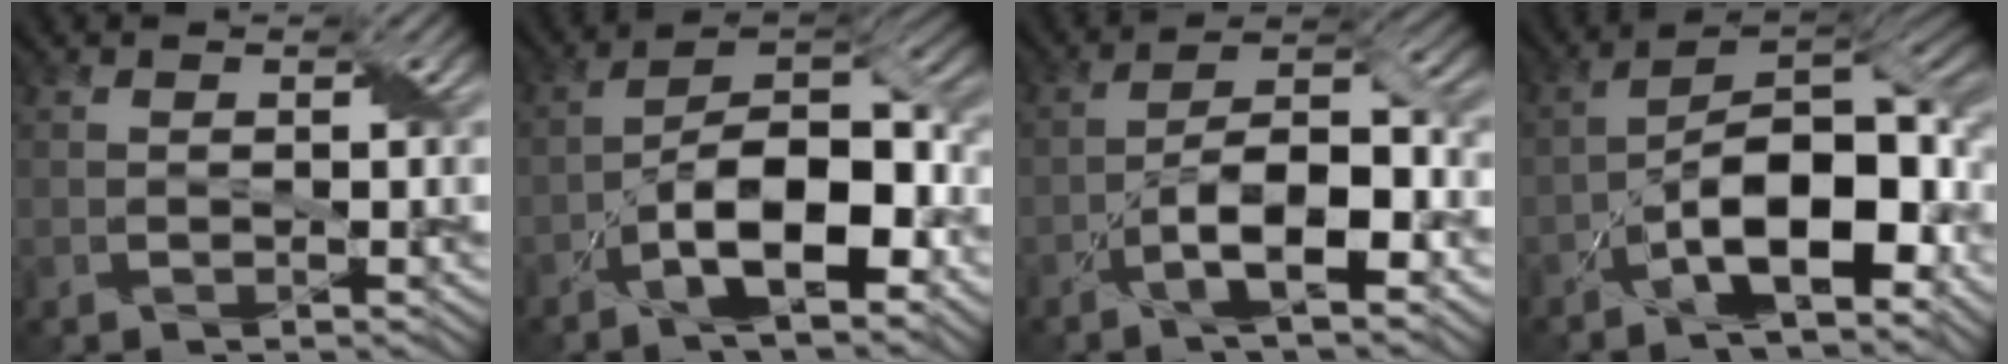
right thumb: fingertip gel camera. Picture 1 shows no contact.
{"total": 12.7, "force": [-5.7, 5.2, 10.1], "torque": [-0.168, -0.003, -0.106]}
{"total": 10.4, "force": [-4.7, 3.5, 8.6], "torque": [-0.144, 0.009, -0.087]}
{"total": 14.2, "force": [-5.6, 6.1, 11.5], "torque": [-0.183, -0.009, -0.105]}